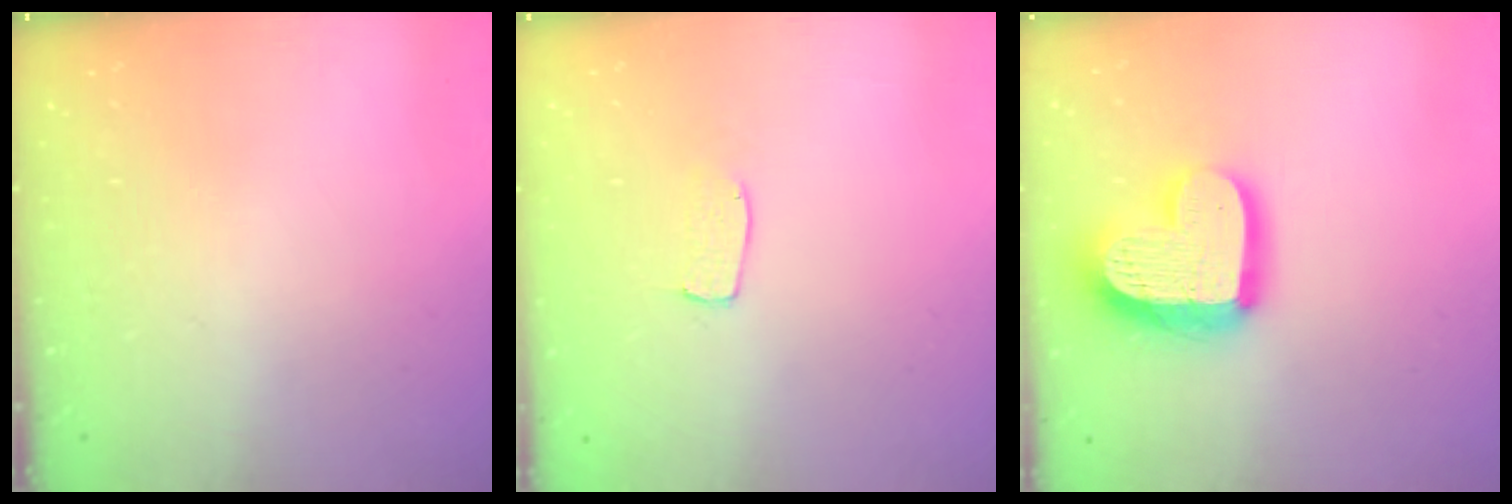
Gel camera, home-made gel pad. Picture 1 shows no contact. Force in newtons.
{"total": 3.3, "press": 3.3, "slide": 0.2}
{"total": 17.9, "press": 17.8, "slide": 1.7}